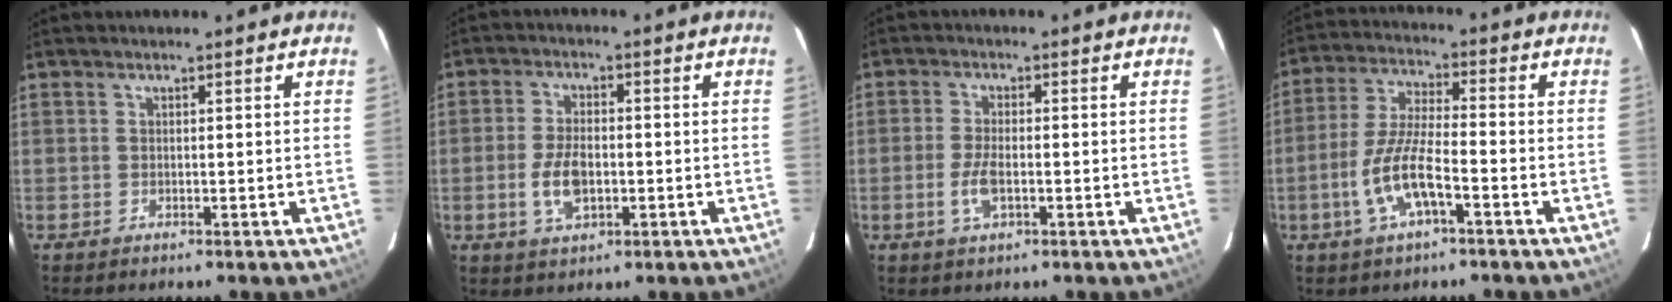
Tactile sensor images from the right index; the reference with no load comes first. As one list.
[{"total": 6.7, "force": [-1.6, 3.5, 5.4], "torque": [-0.115, -0.002, -0.027]}, {"total": 4.4, "force": [-1.5, 1.7, 3.8], "torque": [-0.083, -0.004, -0.029]}, {"total": 9.9, "force": [-4.3, 2.3, 8.6], "torque": [-0.184, -0.004, -0.081]}]